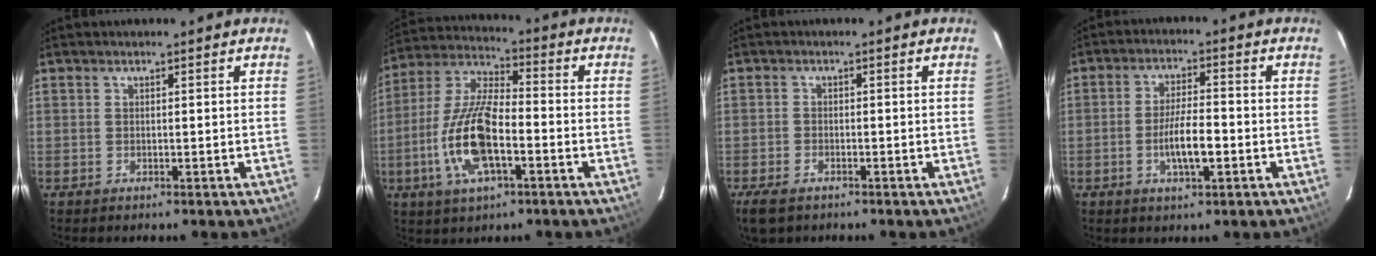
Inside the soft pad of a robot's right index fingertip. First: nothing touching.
{"total": 15.6, "force": [-4.9, 5.5, 13.8], "torque": [-0.291, -0.008, -0.098]}
{"total": 5.0, "force": [-3.3, 2.8, 2.4], "torque": [-0.064, -0.011, -0.062]}
{"total": 6.8, "force": [-2.2, 1.6, 6.2], "torque": [-0.120, -0.003, -0.036]}